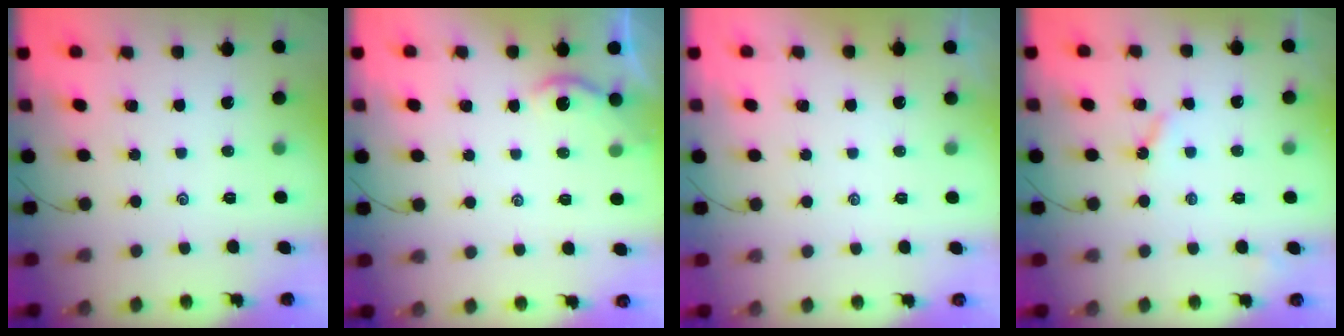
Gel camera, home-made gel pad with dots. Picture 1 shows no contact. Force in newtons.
{"total": 2.8, "press": 2.8, "slide": 0.3}
{"total": 1.2, "press": 1.2, "slide": 0.3}
{"total": 3.8, "press": 3.7, "slide": 0.5}